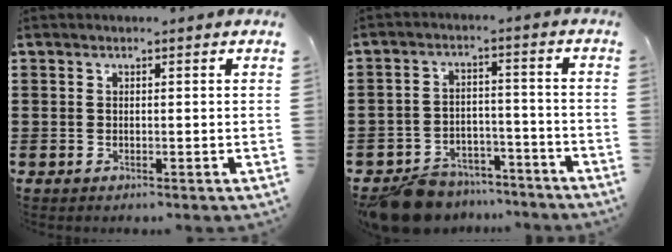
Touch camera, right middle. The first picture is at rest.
{"total": 8.2, "force": [-7.7, 2.2, 1.7], "torque": [-0.036, 0.023, -0.149]}